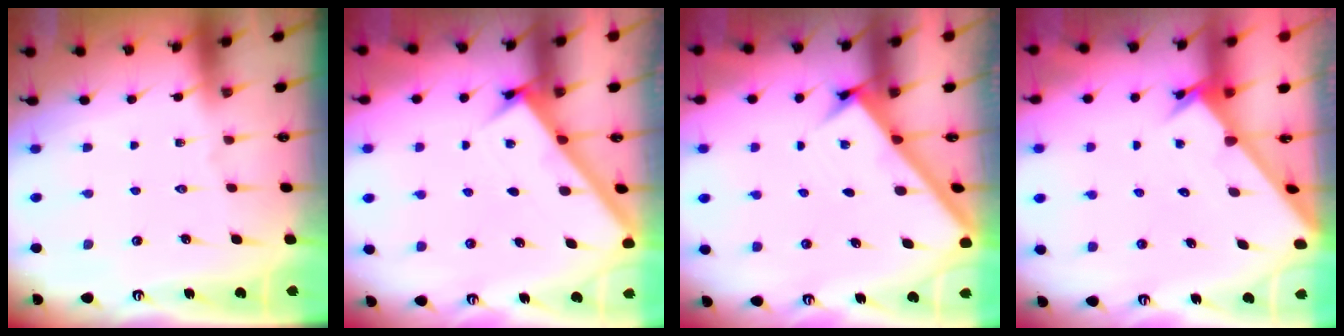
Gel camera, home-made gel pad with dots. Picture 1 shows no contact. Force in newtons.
{"total": 3.2, "press": 3.2, "slide": 0.2}
{"total": 2.8, "press": 2.7, "slide": 0.3}
{"total": 2.5, "press": 2.5, "slide": 0.2}